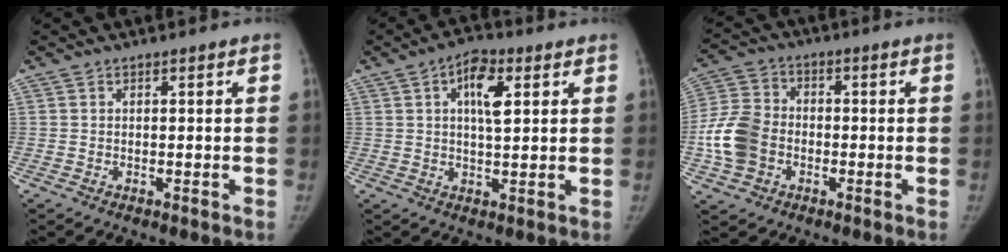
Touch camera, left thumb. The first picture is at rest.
{"total": 7.5, "force": [2.6, 3.4, 6.2], "torque": [-0.087, 0.000, 0.039]}
{"total": 10.6, "force": [-2.5, 8.3, 6.0], "torque": [-0.113, 0.022, -0.052]}